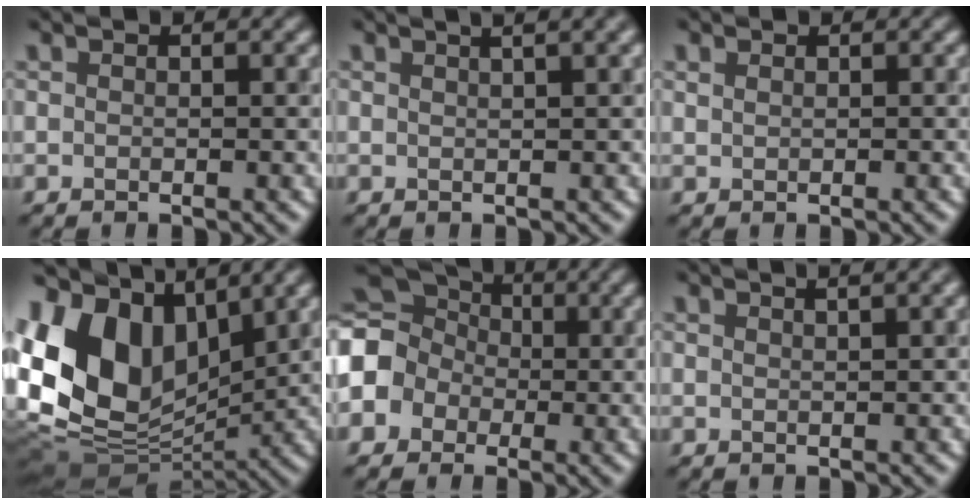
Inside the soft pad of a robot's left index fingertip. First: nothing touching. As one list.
[{"total": 4.8, "force": [2.7, 1.8, 3.5], "torque": [-0.025, 0.037, 0.013]}, {"total": 0.5, "force": [0.4, 0.4, -0.1], "torque": [0.001, 0.000, 0.008]}, {"total": 13.2, "force": [2.5, 8.9, 9.4], "torque": [-0.219, 0.013, 0.034]}, {"total": 11.5, "force": [-1.1, 10.3, 5.0], "torque": [-0.121, 0.012, -0.068]}, {"total": 2.0, "force": [1.2, 0.5, 1.5], "torque": [-0.011, 0.004, 0.014]}]